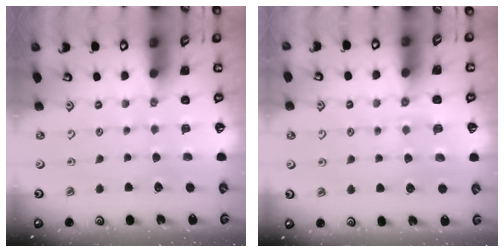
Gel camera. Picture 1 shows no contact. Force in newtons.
{"total": 4.9, "press": 4.8, "slide": 1.3}